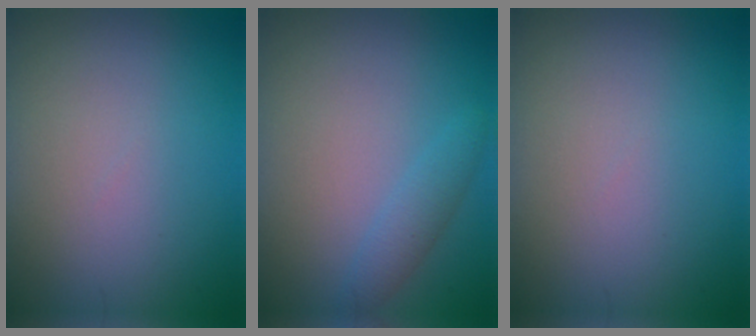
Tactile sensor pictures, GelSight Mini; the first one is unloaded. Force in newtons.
{"total": 1.9, "press": 1.9, "slide": 0.1}
{"total": 0.0}